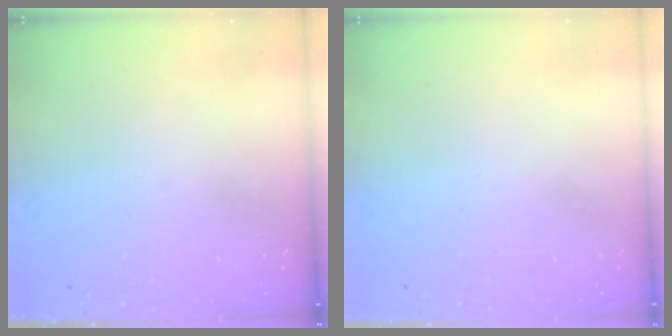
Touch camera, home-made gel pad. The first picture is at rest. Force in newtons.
{"total": 1.6, "press": 1.6, "slide": 0.1}